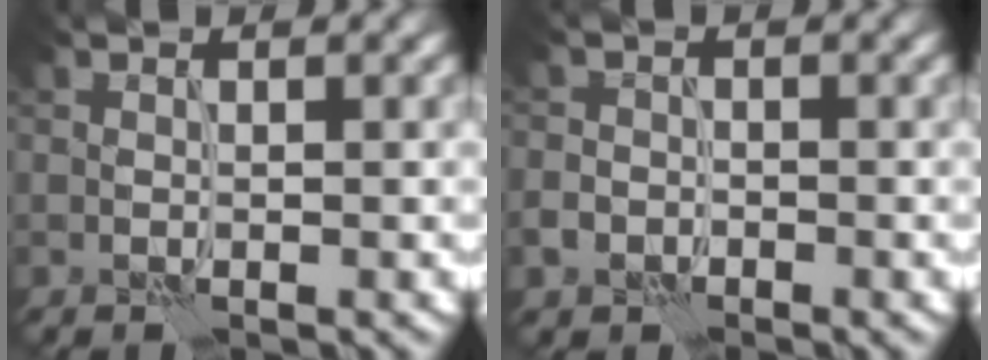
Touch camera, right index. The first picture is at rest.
{"total": 1.3, "force": [-1.1, 0.5, -0.3], "torque": [0.010, -0.001, -0.027]}